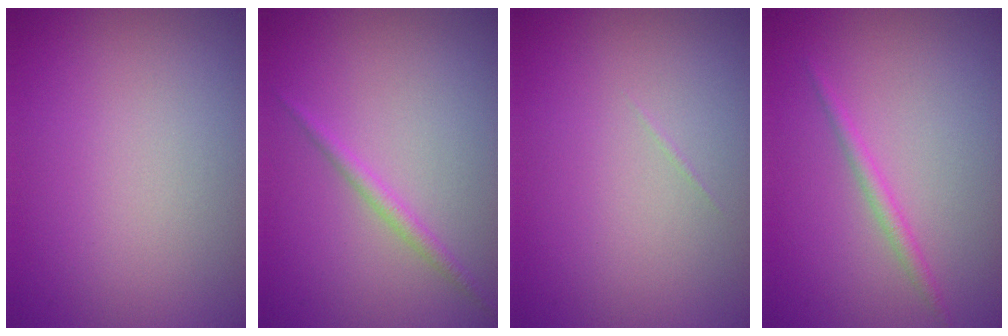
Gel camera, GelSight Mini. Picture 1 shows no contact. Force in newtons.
{"total": 1.3, "press": 1.3, "slide": 0.0}
{"total": 0.0}
{"total": 1.3, "press": 1.3, "slide": 0.1}